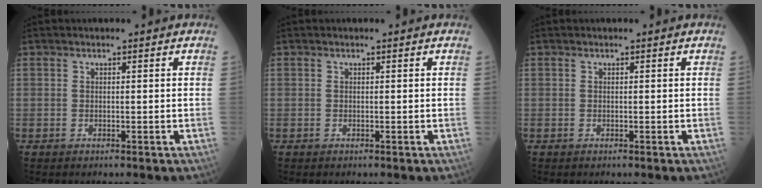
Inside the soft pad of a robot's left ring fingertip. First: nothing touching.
{"total": 0.0}
{"total": 0.0}